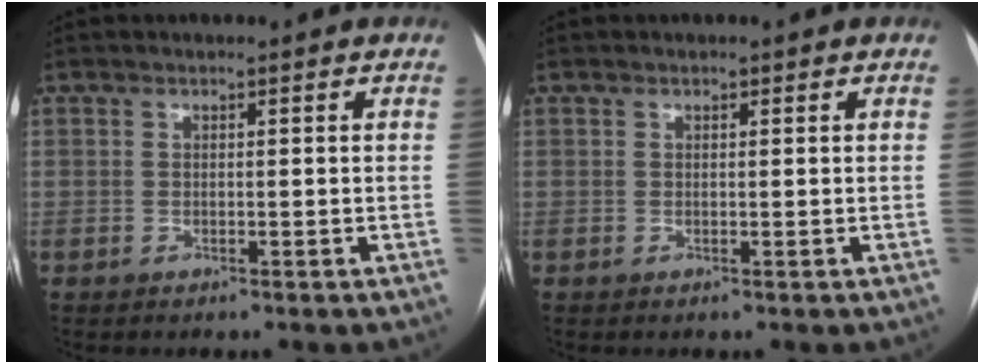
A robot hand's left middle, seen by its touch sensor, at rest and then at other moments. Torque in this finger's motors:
{"motor_torque": [-0.05, 0.06, 0.02, -0.01]}